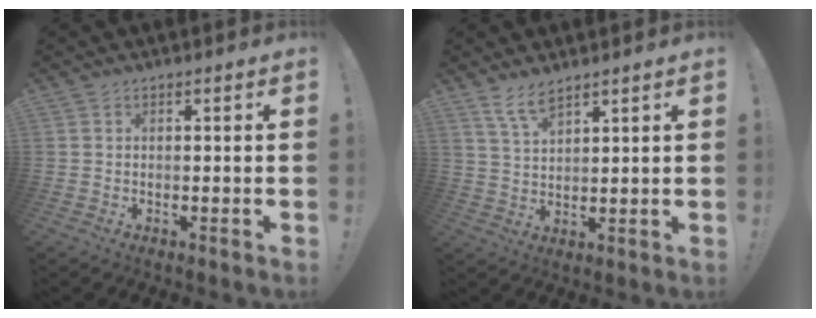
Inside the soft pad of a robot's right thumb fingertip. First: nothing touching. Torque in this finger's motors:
{"motor_torque": [0.38, 0.48, 0.65, 0.16, 0.55]}